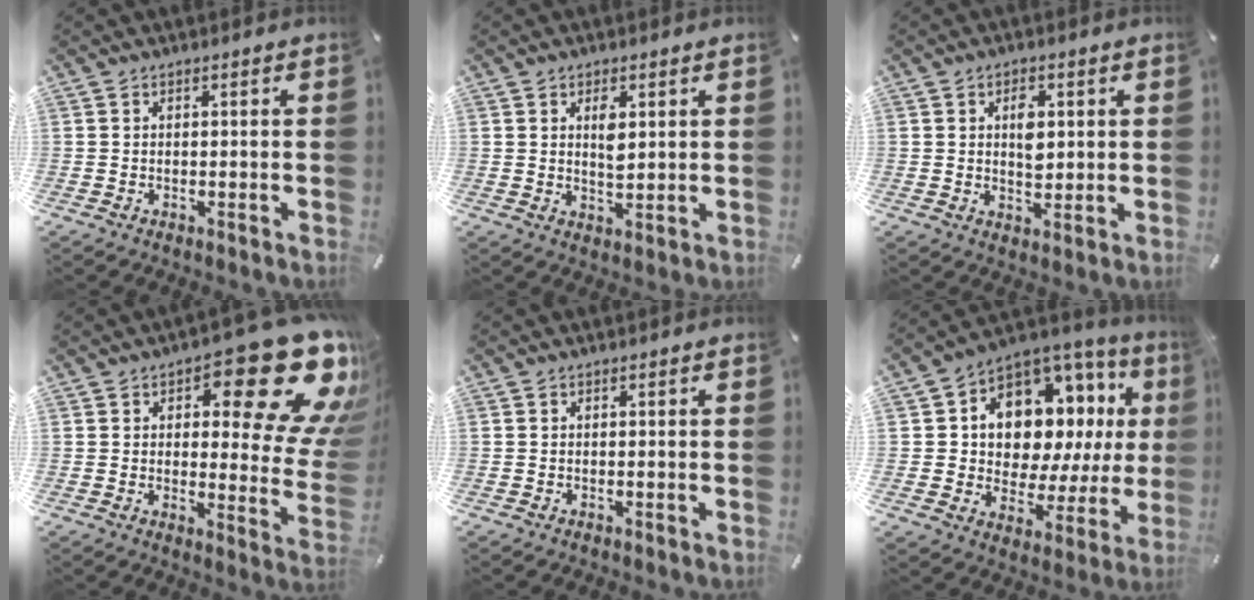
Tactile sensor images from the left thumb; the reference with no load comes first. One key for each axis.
{"total": 4.1, "fx": 1.6, "fy": 2.1, "fz": 3.2, "tx": -0.046, "ty": -0.006, "tz": 0.022}
{"total": 4.9, "fx": 1.2, "fy": 3.2, "fz": 3.5, "tx": -0.043, "ty": -0.006, "tz": 0.012}
{"total": 24.5, "fx": 12.9, "fy": 9.5, "fz": 18.6, "tx": -0.230, "ty": -0.086, "tz": 0.210}
{"total": 0.0}
{"total": 13.3, "fx": 5.6, "fy": 9.4, "fz": 7.6, "tx": -0.123, "ty": -0.053, "tz": 0.103}